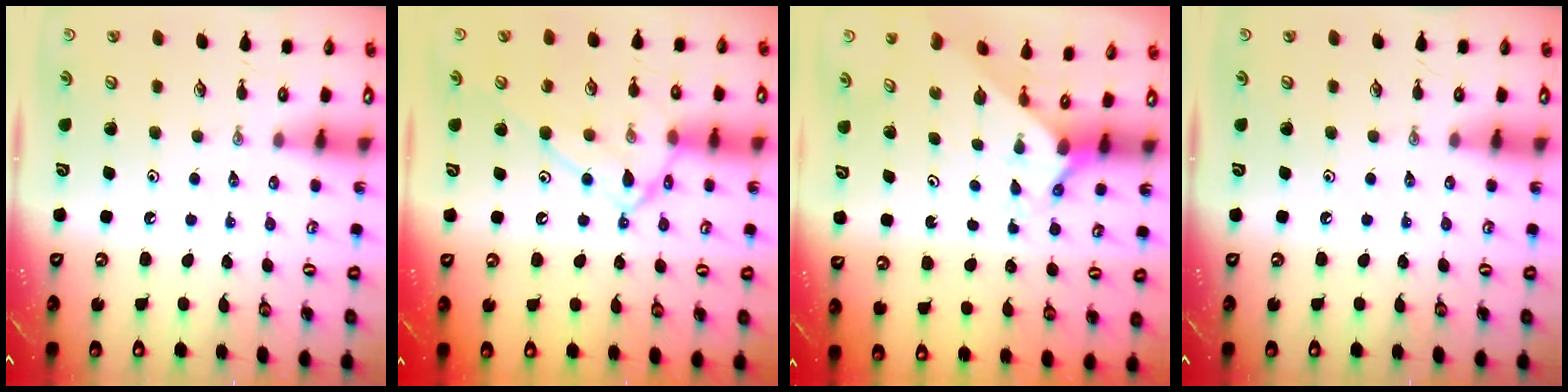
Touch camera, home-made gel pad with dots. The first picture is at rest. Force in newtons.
{"total": 13.7, "press": 13.6, "slide": 0.9}
{"total": 1.7, "press": 1.7, "slide": 0.2}
{"total": 0.0}